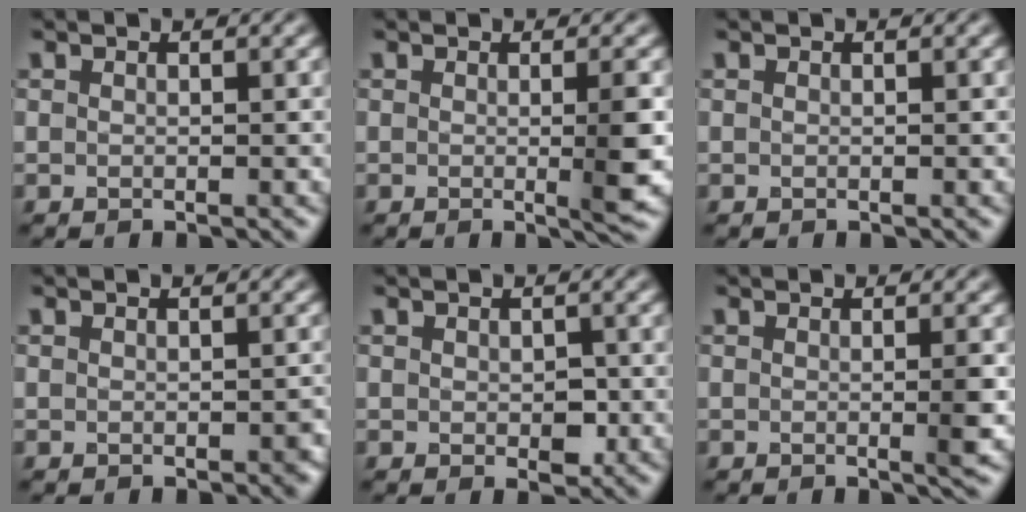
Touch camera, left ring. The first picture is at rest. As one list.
[{"total": 3.1, "force": [-0.2, 0.5, 3.1], "torque": [-0.040, -0.007, -0.005]}, {"total": 0.0}, {"total": 0.9, "force": [-0.2, 0.5, 0.7], "torque": [-0.010, -0.003, 0.000]}, {"total": 1.7, "force": [-0.2, 1.0, 1.3], "torque": [-0.018, -0.006, 0.000]}, {"total": 1.8, "force": [-0.1, 0.2, 1.8], "torque": [-0.026, -0.005, -0.007]}]